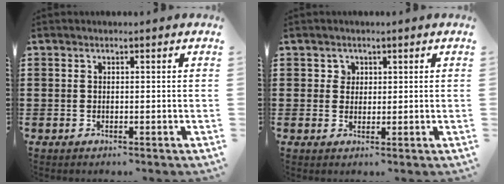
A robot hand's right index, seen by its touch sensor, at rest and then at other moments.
{"total": 1.7, "force": [0.7, 1.6, 0.3], "torque": [-0.011, 0.008, 0.012]}